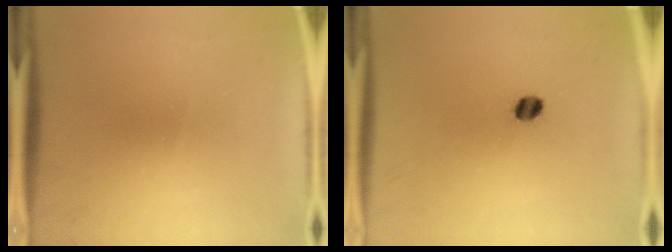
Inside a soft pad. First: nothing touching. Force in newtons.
{"total": 2.8}